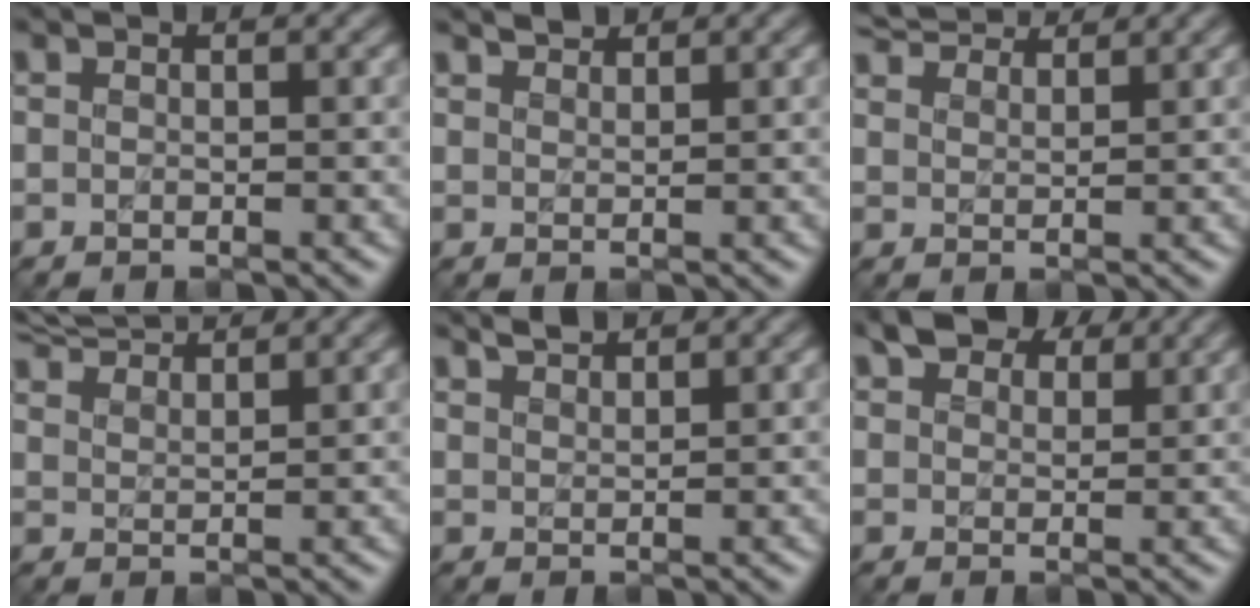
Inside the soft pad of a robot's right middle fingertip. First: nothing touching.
{"total": 1.6, "force": [1.5, -0.1, -0.5], "torque": [0.007, 0.001, 0.027]}
{"total": 4.8, "force": [4.8, 0.3, 0.6], "torque": [-0.020, 0.013, 0.074]}
{"total": 5.2, "force": [5.2, 0.2, 0.7], "torque": [-0.019, 0.013, 0.083]}
{"total": 1.7, "force": [1.7, -0.1, -0.3], "torque": [0.007, 0.003, 0.030]}
{"total": 4.2, "force": [3.5, 1.8, 1.3], "torque": [-0.020, 0.009, 0.056]}